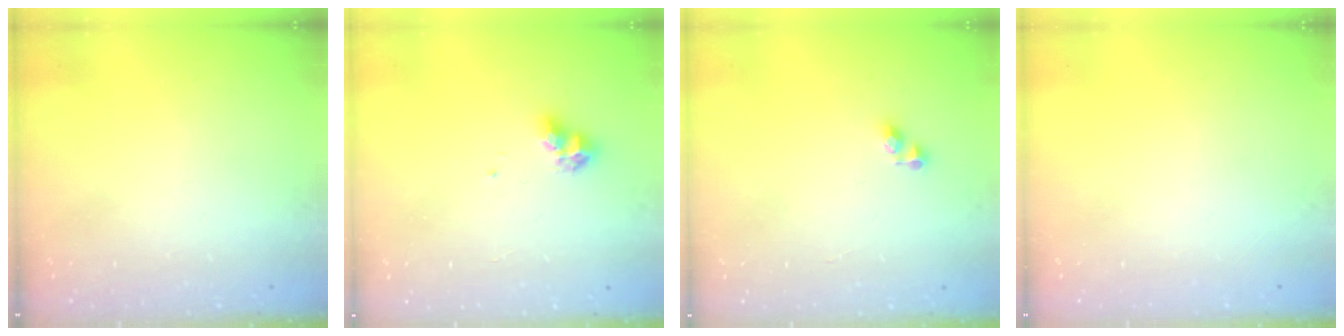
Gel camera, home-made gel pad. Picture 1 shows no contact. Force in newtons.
{"total": 6.1, "press": 6.1, "slide": 1.0}
{"total": 4.8, "press": 4.7, "slide": 0.3}
{"total": 0.0}